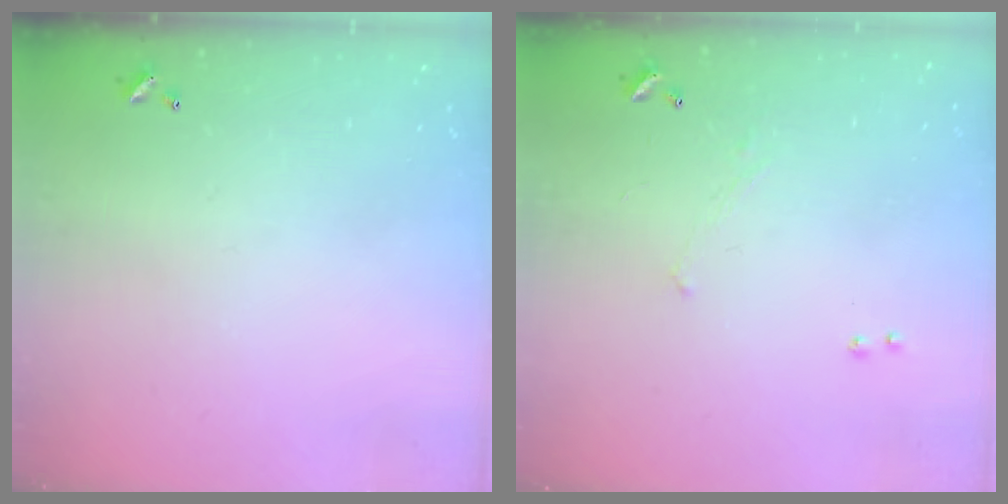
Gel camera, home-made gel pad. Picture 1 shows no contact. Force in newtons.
{"total": 1.2, "press": 1.1, "slide": 0.5}